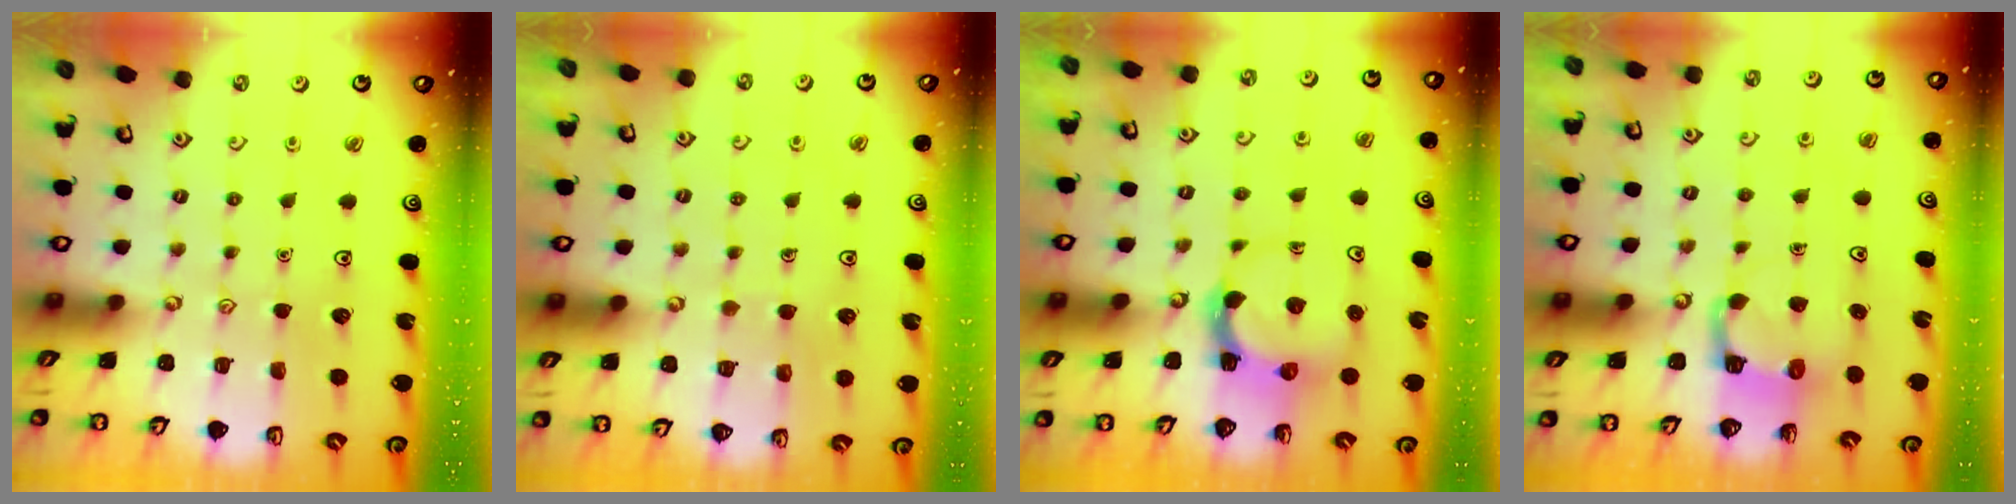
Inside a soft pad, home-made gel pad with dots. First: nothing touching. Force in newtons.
{"total": 4.8, "press": 4.8, "slide": 0.4}
{"total": 6.2, "press": 6.1, "slide": 1.4}
{"total": 3.9, "press": 3.8, "slide": 0.3}